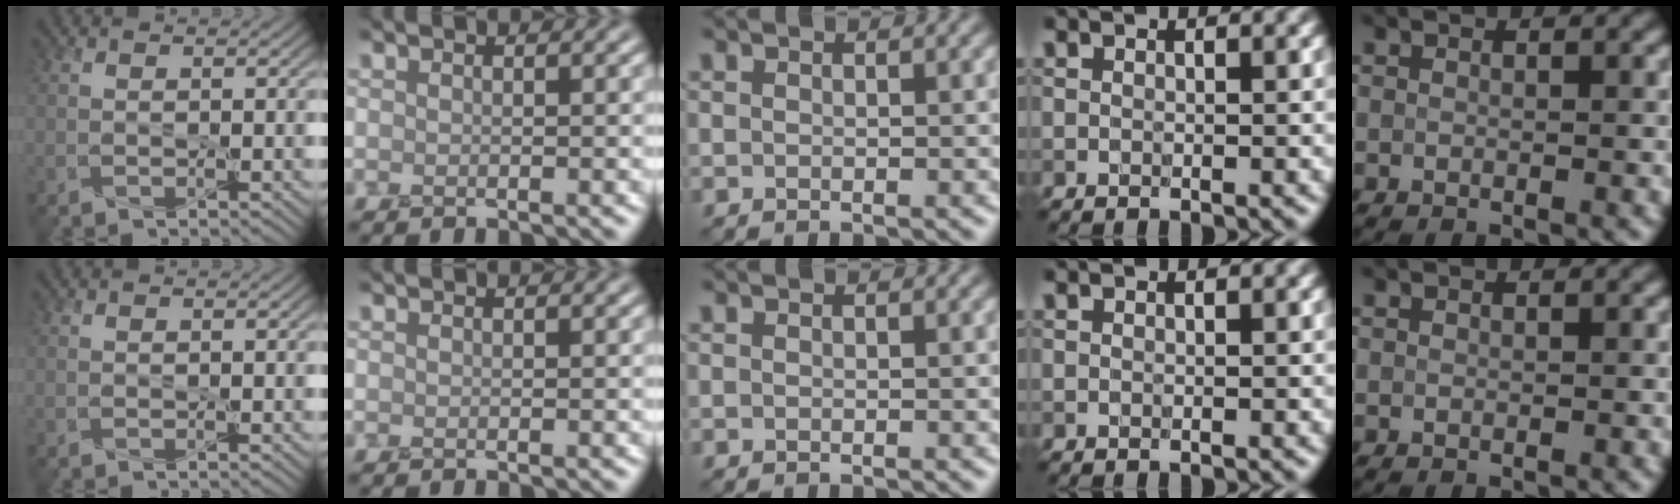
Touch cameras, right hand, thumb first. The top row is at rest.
{}